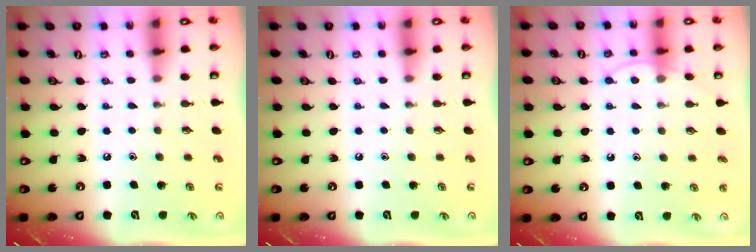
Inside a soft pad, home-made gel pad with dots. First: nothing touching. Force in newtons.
{"total": 0.0}
{"total": 5.7, "press": 5.7, "slide": 0.6}